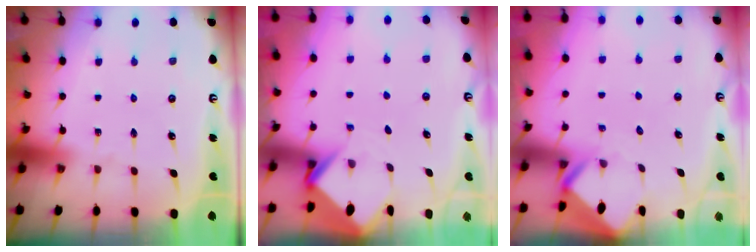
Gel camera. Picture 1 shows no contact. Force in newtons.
{"total": 3.9, "press": 3.9, "slide": 0.2}
{"total": 2.7, "press": 2.6, "slide": 0.3}